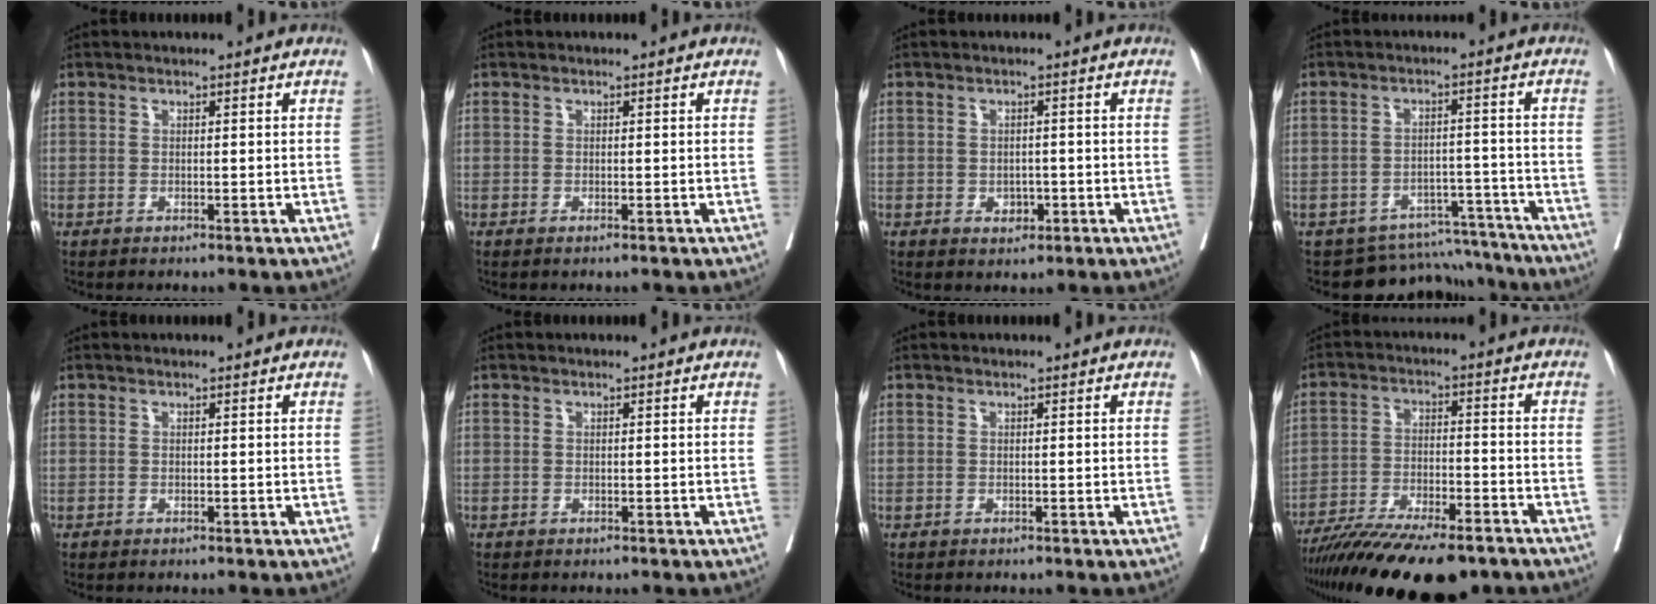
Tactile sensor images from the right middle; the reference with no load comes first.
{"total": 0.7, "force": [-0.4, -0.1, 0.6], "torque": [-0.014, -0.002, -0.005]}
{"total": 2.2, "force": [-0.7, 1.5, 1.3], "torque": [-0.015, 0.003, -0.005]}
{"total": 9.5, "force": [-8.9, 3.3, -0.6], "torque": [0.023, 0.041, -0.116]}
{"total": 0.0}
{"total": 0.0}
{"total": 0.0}
{"total": 19.1, "force": [-15.4, 4.1, 10.6], "torque": [-0.165, -0.021, -0.244]}